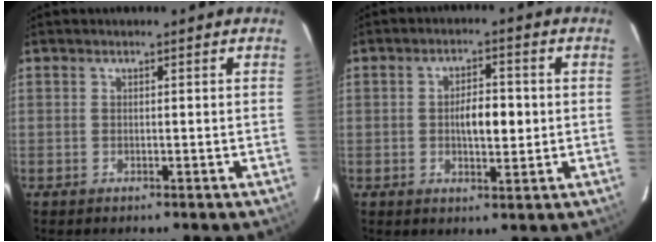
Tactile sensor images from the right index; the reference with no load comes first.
{"total": 5.5, "force": [-0.1, 2.1, 5.1], "torque": [-0.086, 0.006, 0.000]}